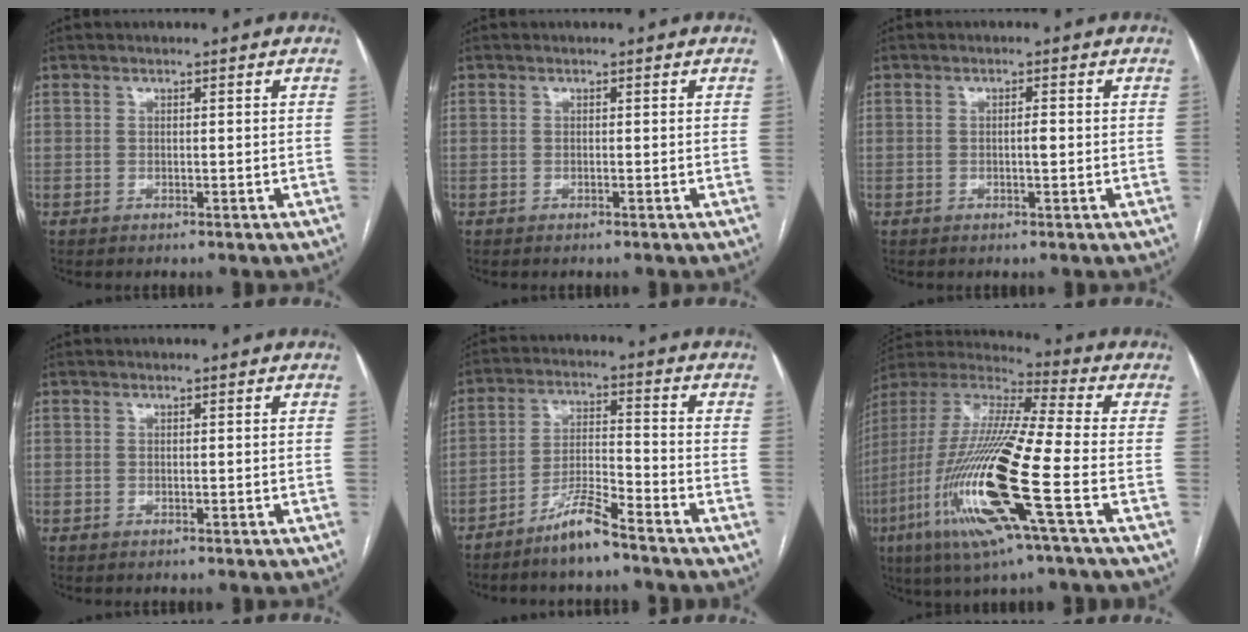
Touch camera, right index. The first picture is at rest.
{"total": 0.0}
{"total": 1.5, "force": [-0.1, 0.2, 1.5], "torque": [-0.024, 0.001, -0.002]}
{"total": 0.0}
{"total": 6.9, "force": [-5.5, 0.3, 4.1], "torque": [-0.078, -0.010, -0.109]}
{"total": 22.4, "force": [-7.1, 1.4, 21.2], "torque": [-0.464, -0.033, -0.142]}